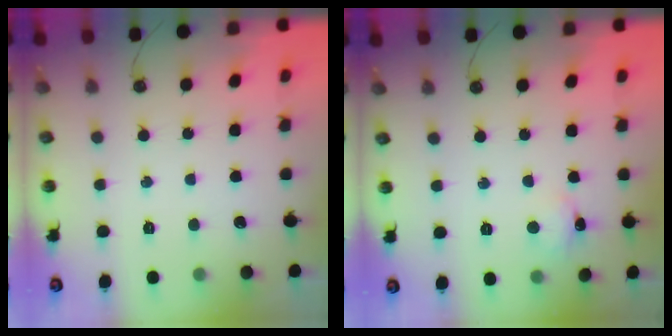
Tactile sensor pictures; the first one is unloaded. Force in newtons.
{"total": 4.0, "press": 4.0, "slide": 0.5}